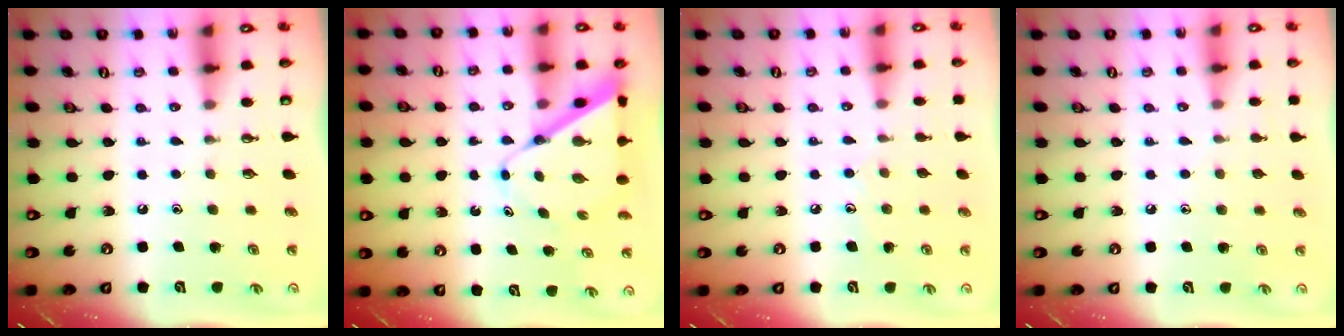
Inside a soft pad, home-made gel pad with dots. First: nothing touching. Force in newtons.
{"total": 8.7, "press": 8.7, "slide": 0.7}
{"total": 5.4, "press": 5.4, "slide": 0.5}
{"total": 3.7, "press": 3.6, "slide": 0.4}